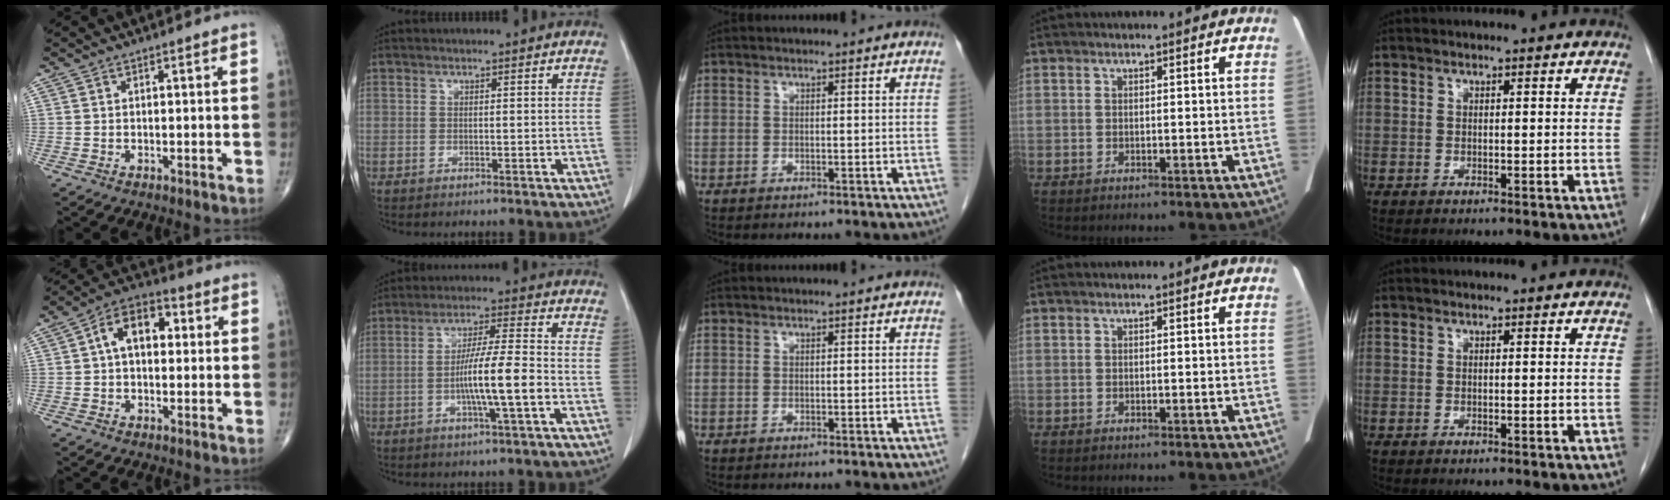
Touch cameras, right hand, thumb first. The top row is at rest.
{"thumb": {"total": 9.5, "force": [1.4, 6.0, 7.3], "torque": [-0.105, 0.028, 0.014]}, "index": {"total": 8.9, "force": [-2.3, -0.1, 8.6], "torque": [-0.154, 0.000, -0.045]}}